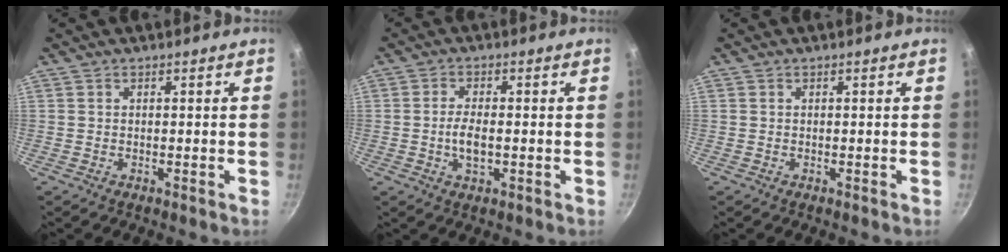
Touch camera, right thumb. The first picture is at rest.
{"total": 4.4, "force": [-0.6, 1.9, 3.9], "torque": [-0.077, 0.003, -0.015]}
{"total": 0.0}